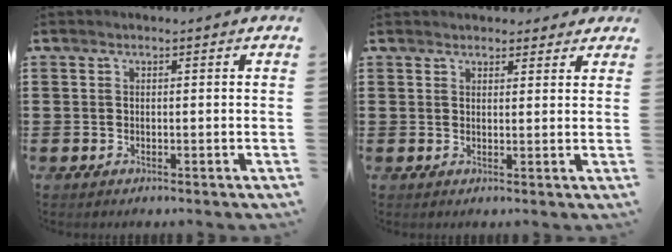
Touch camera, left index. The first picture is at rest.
{"total": 2.4, "force": [2.3, 0.8, 0.2], "torque": [-0.001, -0.002, 0.042]}